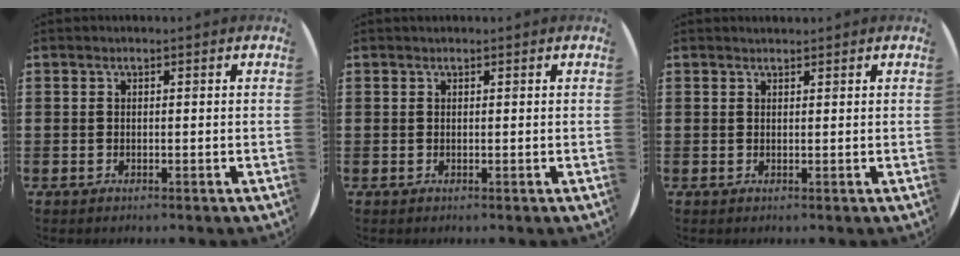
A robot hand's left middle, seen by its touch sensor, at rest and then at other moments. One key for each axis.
{"total": 0.0}
{"total": 0.6, "fx": 0.6, "fy": 0.1, "fz": -0.1, "tx": 0.002, "ty": 0.003, "tz": 0.011}